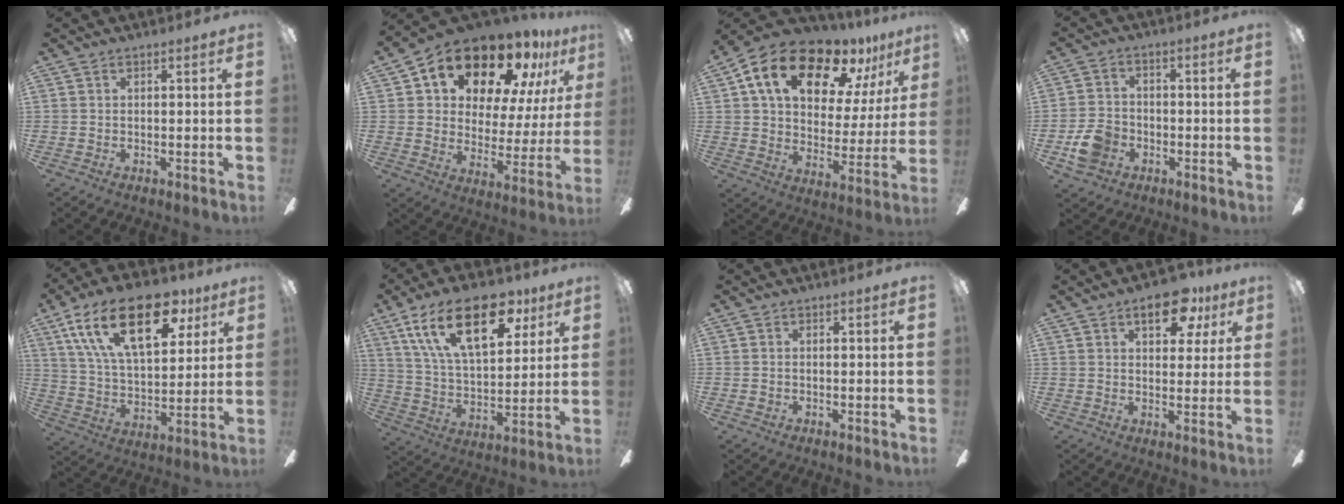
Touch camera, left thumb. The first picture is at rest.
{"total": 18.0, "force": [14.6, 8.0, 6.9], "torque": [-0.124, -0.110, 0.253]}
{"total": 20.0, "force": [13.3, 10.0, 11.1], "torque": [-0.193, -0.071, 0.229]}
{"total": 8.0, "force": [-3.2, 6.4, 3.5], "torque": [-0.074, 0.023, -0.058]}
{"total": 24.9, "force": [12.3, 12.7, 17.4], "torque": [-0.295, -0.037, 0.210]}
{"total": 23.3, "force": [11.9, 11.8, 16.1], "torque": [-0.258, -0.033, 0.203]}
{"total": 0.7, "force": [-0.2, 0.6, 0.1], "torque": [-0.001, 0.005, -0.005]}
{"total": 11.1, "force": [5.5, 6.0, 7.6], "torque": [-0.082, -0.012, 0.088]}